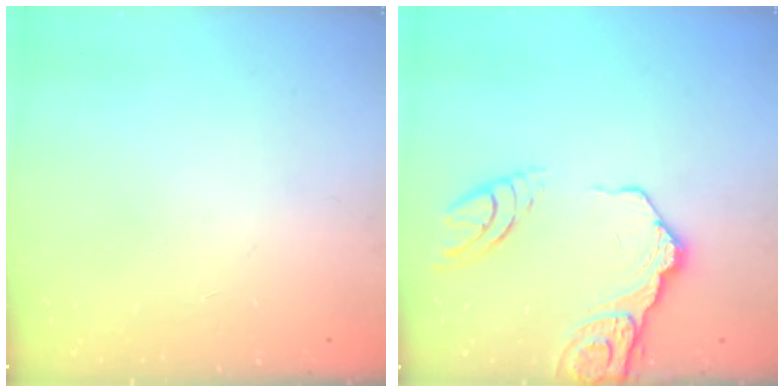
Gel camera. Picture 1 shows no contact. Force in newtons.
{"total": 14.0, "press": 13.9, "slide": 1.6}